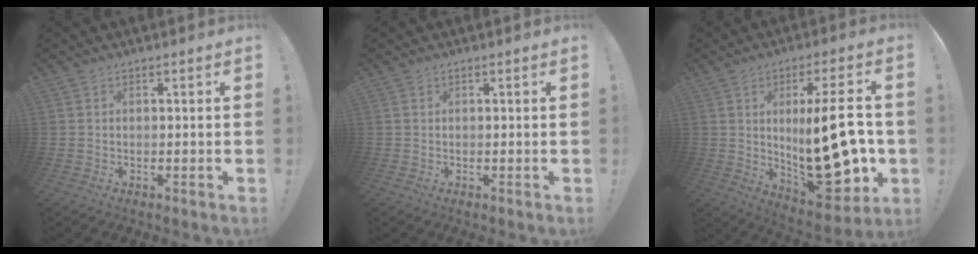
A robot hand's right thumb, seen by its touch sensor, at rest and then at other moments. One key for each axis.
{"total": 0.0}
{"total": 25.1, "fx": -0.2, "fy": 9.4, "fz": 23.3, "tx": -0.347, "ty": -0.011, "tz": 0.008}